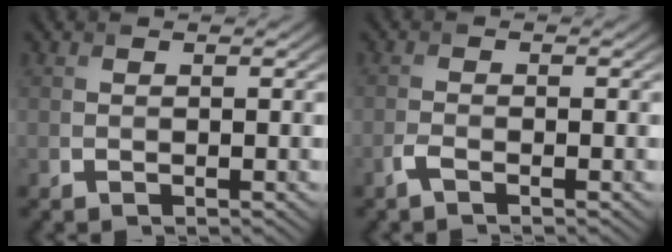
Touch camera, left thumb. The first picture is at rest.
{"total": 1.4, "force": [-1.0, 0.3, 1.0], "torque": [-0.023, 0.003, -0.024]}